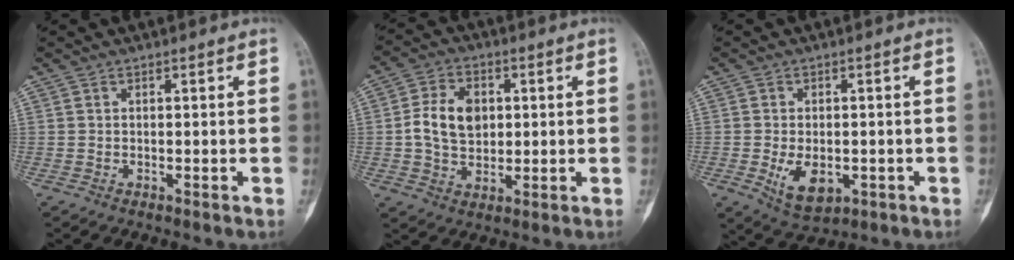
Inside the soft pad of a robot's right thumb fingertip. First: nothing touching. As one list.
[{"total": 9.5, "force": [0.9, 6.9, 6.6], "torque": [-0.101, 0.003, 0.016]}, {"total": 7.2, "force": [-1.8, 4.4, 5.4], "torque": [-0.080, -0.006, -0.019]}]